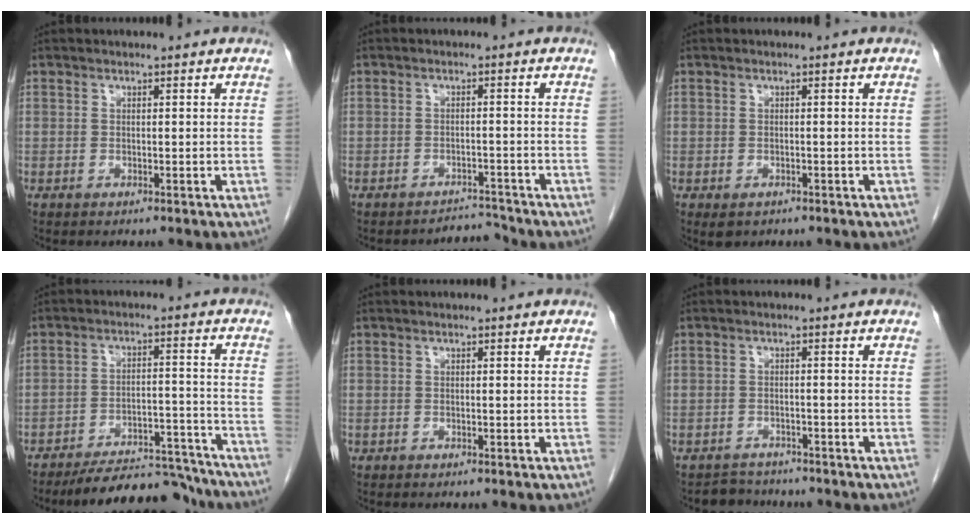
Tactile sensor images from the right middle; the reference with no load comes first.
{"total": 2.5, "force": [-2.2, -0.1, -1.2], "torque": [0.022, -0.001, -0.030]}
{"total": 1.6, "force": [-0.9, 1.1, 0.7], "torque": [-0.011, 0.000, -0.004]}
{"total": 13.7, "force": [-12.9, 2.5, 3.8], "torque": [-0.046, 0.017, -0.186]}
{"total": 0.0}
{"total": 2.9, "force": [-2.6, 1.0, -0.7], "torque": [0.005, -0.003, -0.043]}